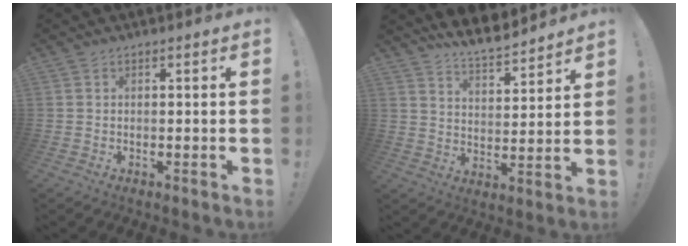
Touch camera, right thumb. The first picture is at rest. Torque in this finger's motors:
{"motor_torque": [-0.21, 0.20, 0.41, 0.41, 0.02]}